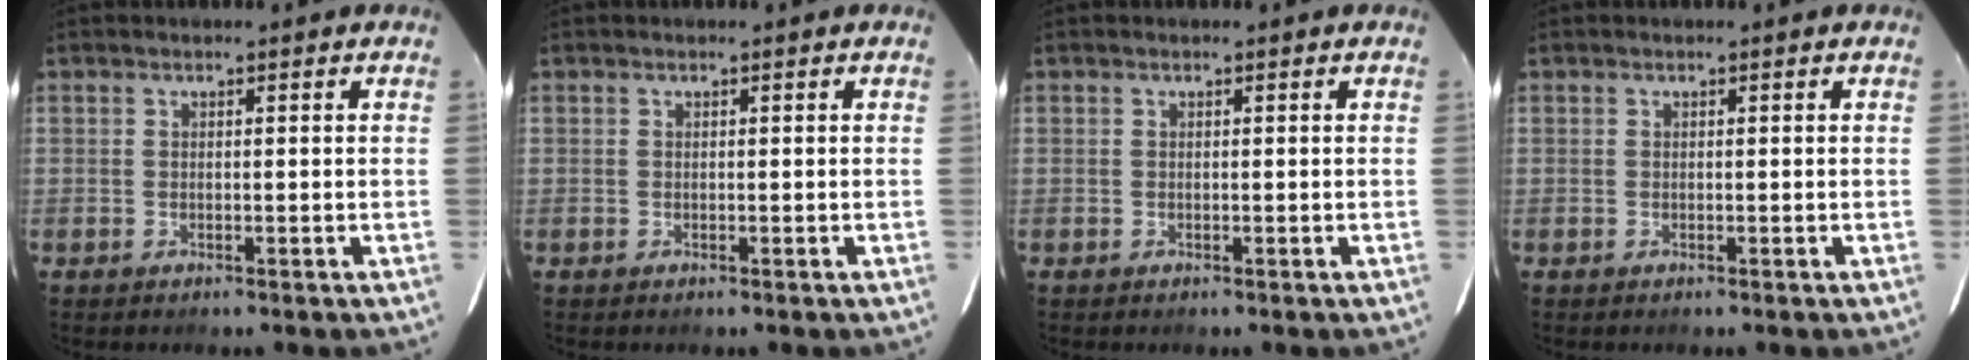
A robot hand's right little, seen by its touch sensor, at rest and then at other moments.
{"total": 0.0}
{"total": 0.0}
{"total": 0.0}